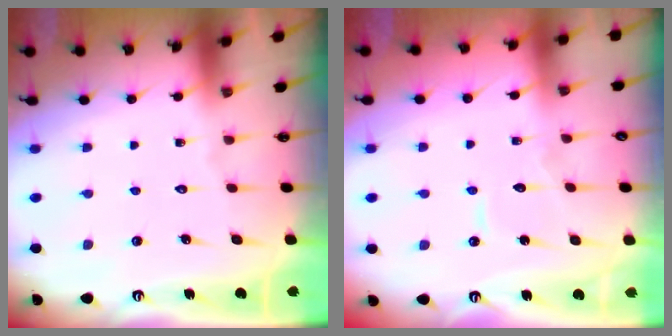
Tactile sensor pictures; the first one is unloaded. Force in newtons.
{"total": 5.8, "press": 5.7, "slide": 0.5}